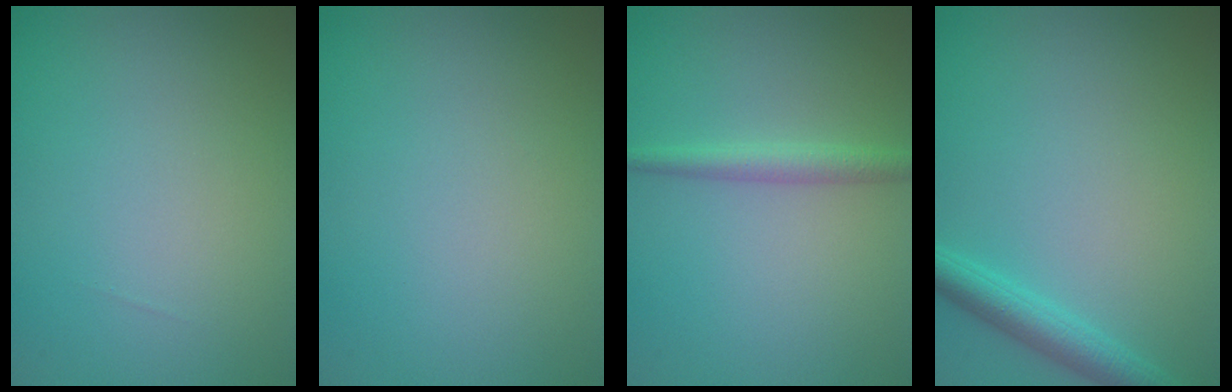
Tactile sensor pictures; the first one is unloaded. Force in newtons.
{"total": 0.0}
{"total": 1.9, "press": 1.9, "slide": 0.1}
{"total": 2.7, "press": 2.7, "slide": 0.1}